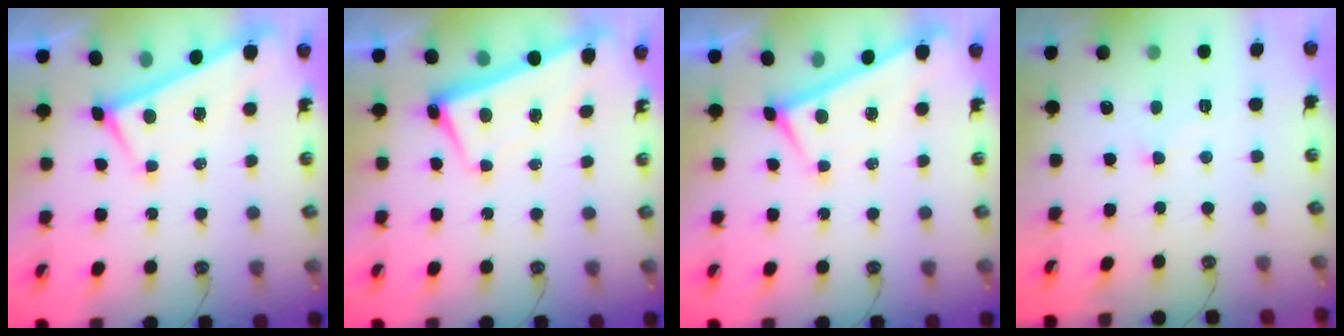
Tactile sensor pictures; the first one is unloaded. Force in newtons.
{"total": 2.7, "press": 2.7, "slide": 0.5}
{"total": 0.0}
{"total": 0.0}